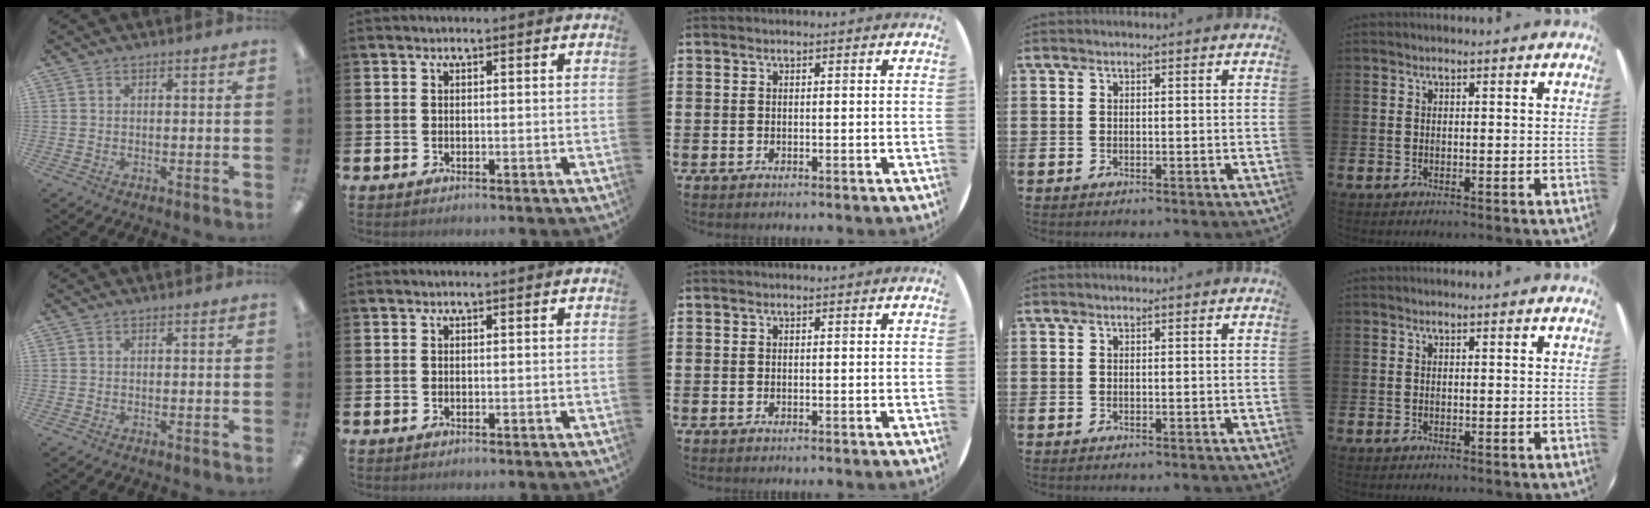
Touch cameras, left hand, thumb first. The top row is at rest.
{}